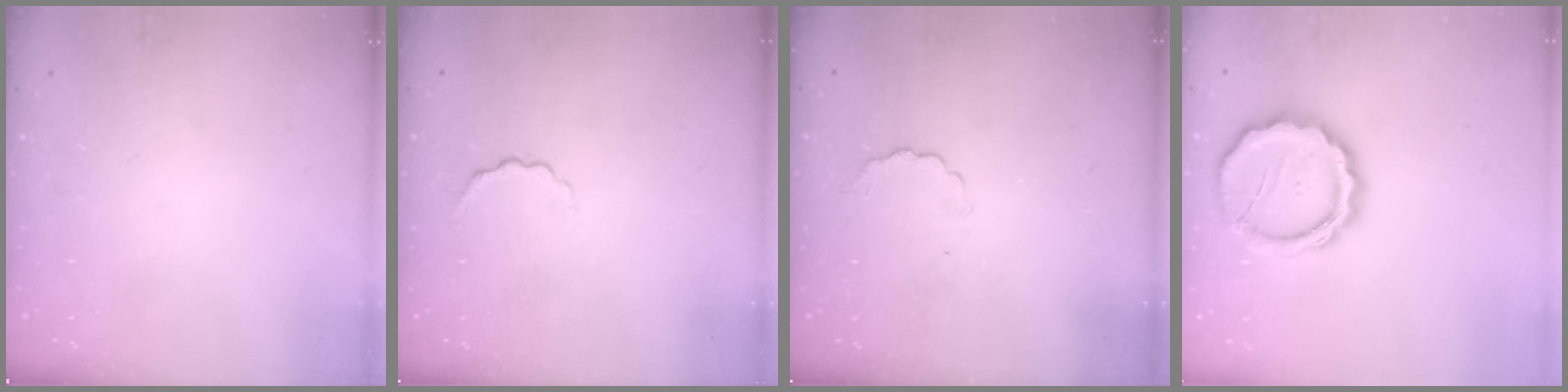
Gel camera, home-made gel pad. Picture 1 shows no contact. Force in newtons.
{"total": 2.1, "press": 2.0, "slide": 0.8}
{"total": 4.2, "press": 4.1, "slide": 0.9}
{"total": 13.2, "press": 13.0, "slide": 2.0}